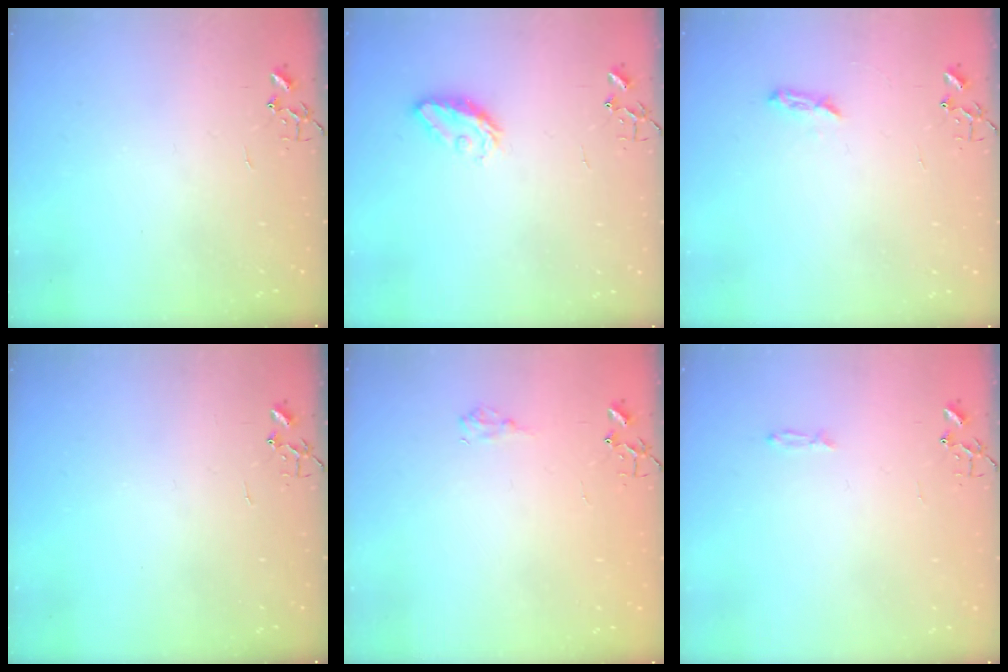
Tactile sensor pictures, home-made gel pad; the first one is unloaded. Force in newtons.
{"total": 7.3, "press": 7.3, "slide": 0.5}
{"total": 5.5, "press": 5.5, "slide": 0.5}
{"total": 0.0}
{"total": 7.4, "press": 7.4, "slide": 0.8}
{"total": 3.5, "press": 3.5, "slide": 0.4}